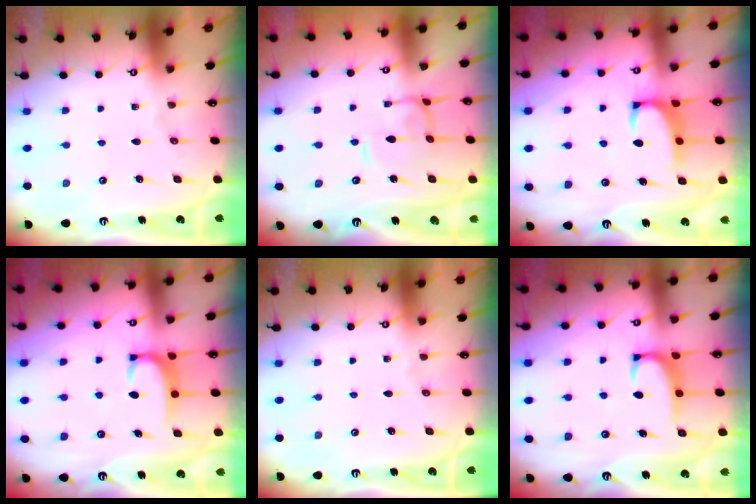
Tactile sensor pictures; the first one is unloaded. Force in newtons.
{"total": 0.0}
{"total": 2.4, "press": 2.3, "slide": 0.8}
{"total": 2.7, "press": 2.7, "slide": 0.4}
{"total": 0.0}
{"total": 2.2, "press": 2.1, "slide": 0.6}